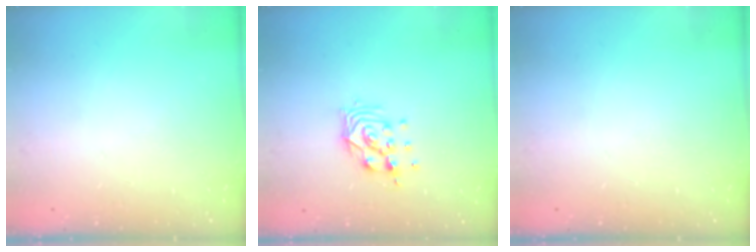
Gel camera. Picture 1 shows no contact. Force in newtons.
{"total": 9.3, "press": 9.3, "slide": 0.9}
{"total": 0.0}